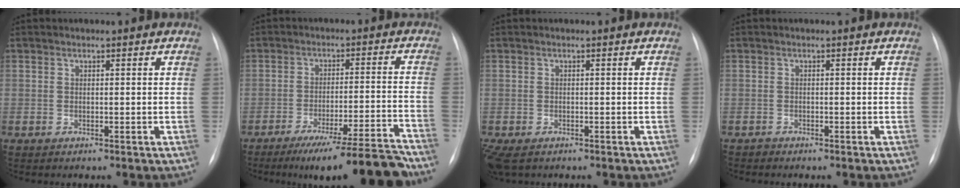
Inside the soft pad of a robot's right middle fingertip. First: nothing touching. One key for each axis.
{"total": 14.0, "fx": -12.3, "fy": -1.4, "fz": 6.5, "tx": -0.073, "ty": 0.004, "tz": -0.189}
{"total": 4.0, "fx": -2.6, "fy": 2.3, "fz": 2.0, "tx": -0.044, "ty": -0.010, "tz": -0.040}
{"total": 0.5, "fx": -0.5, "fy": 0.1, "fz": -0.1, "tx": -0.004, "ty": -0.002, "tz": -0.011}